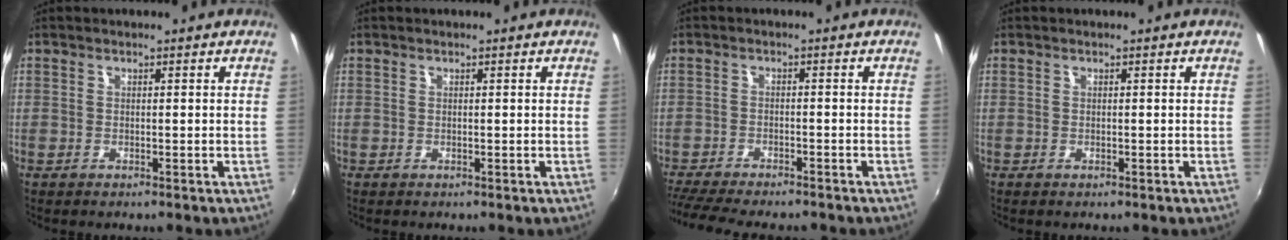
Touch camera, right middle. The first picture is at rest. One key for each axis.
{"total": 0.0}
{"total": 11.8, "fx": -10.4, "fy": 1.8, "fz": 5.3, "tx": -0.124, "ty": -0.028, "tz": -0.168}
{"total": 0.0}